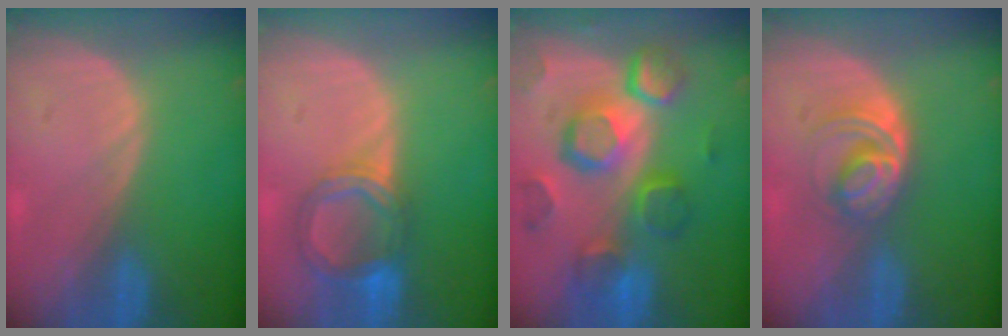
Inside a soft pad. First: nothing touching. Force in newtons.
{"total": 6.3, "press": 5.8, "slide": 2.4}
{"total": 12.3, "press": 10.6, "slide": 6.2}
{"total": 5.9, "press": 5.2, "slide": 2.7}